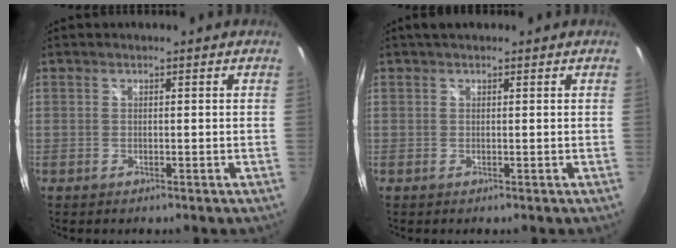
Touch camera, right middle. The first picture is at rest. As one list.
[{"total": 2.4, "force": [1.7, 1.1, 1.4], "torque": [-0.021, 0.009, 0.023]}]